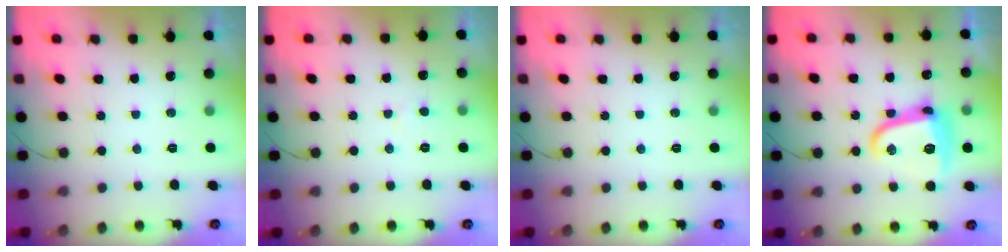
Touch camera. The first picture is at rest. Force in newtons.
{"total": 1.1, "press": 1.1, "slide": 0.1}
{"total": 0.0}
{"total": 15.6, "press": 15.5, "slide": 0.5}